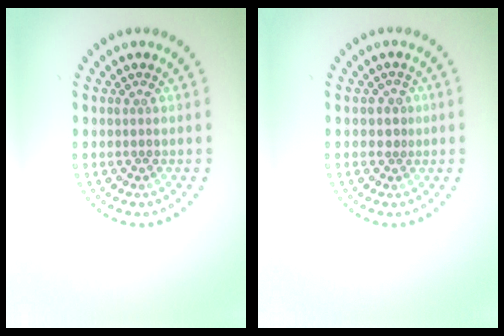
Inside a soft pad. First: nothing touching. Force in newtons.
{"total": 1.6, "press": 1.2, "slide": 1.0}